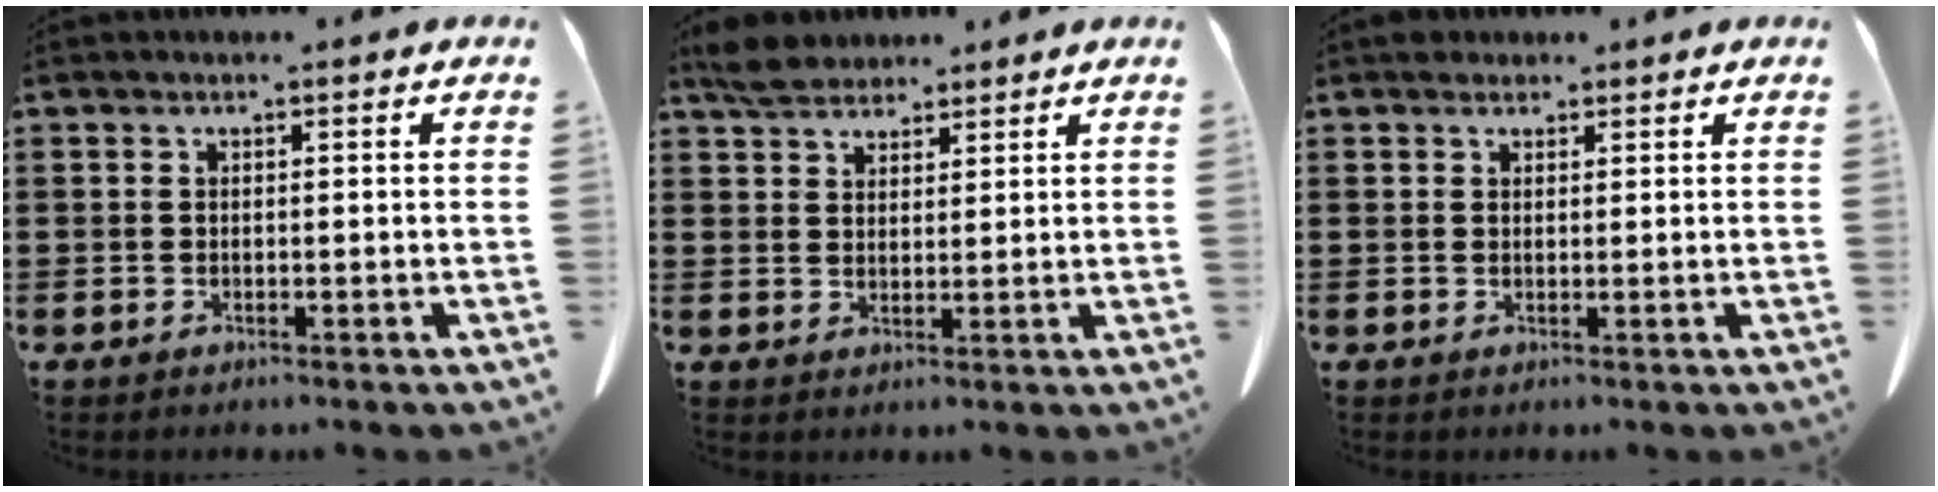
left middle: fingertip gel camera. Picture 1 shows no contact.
{"total": 4.5, "force": [3.8, 1.8, 1.5], "torque": [-0.032, -0.003, 0.071]}
{"total": 1.6, "force": [1.3, 1.0, 0.3], "torque": [-0.002, 0.003, 0.024]}